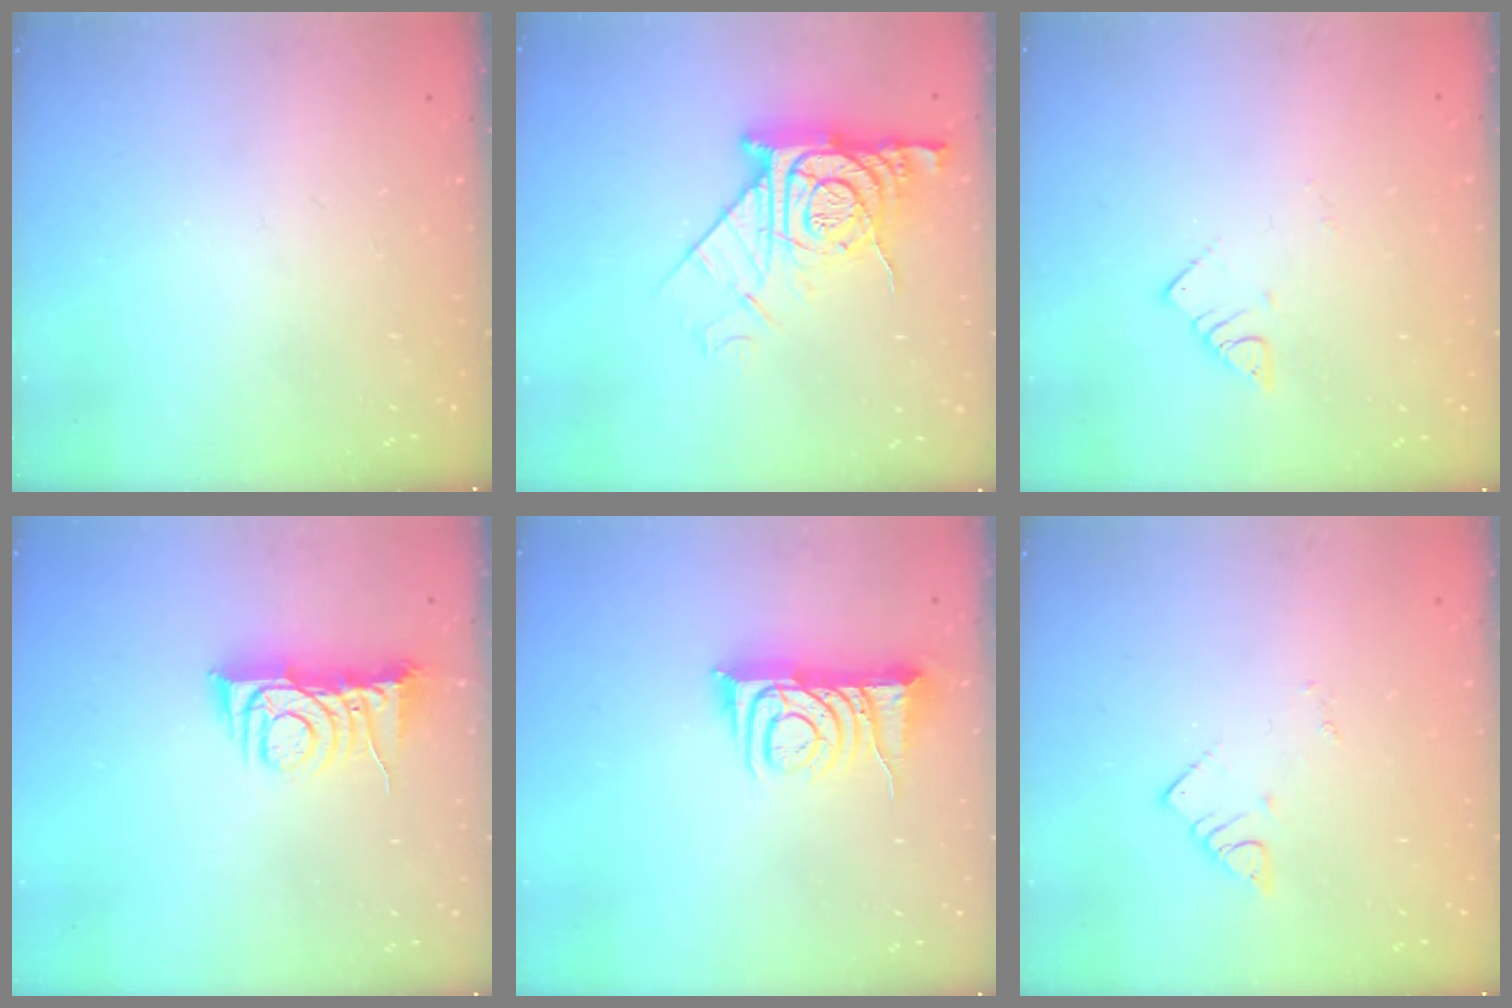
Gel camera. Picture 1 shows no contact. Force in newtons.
{"total": 13.8, "press": 13.7, "slide": 1.5}
{"total": 2.4, "press": 2.4, "slide": 0.4}
{"total": 7.3, "press": 7.3, "slide": 0.5}
{"total": 8.4, "press": 8.3, "slide": 1.3}
{"total": 2.1, "press": 2.1, "slide": 0.3}